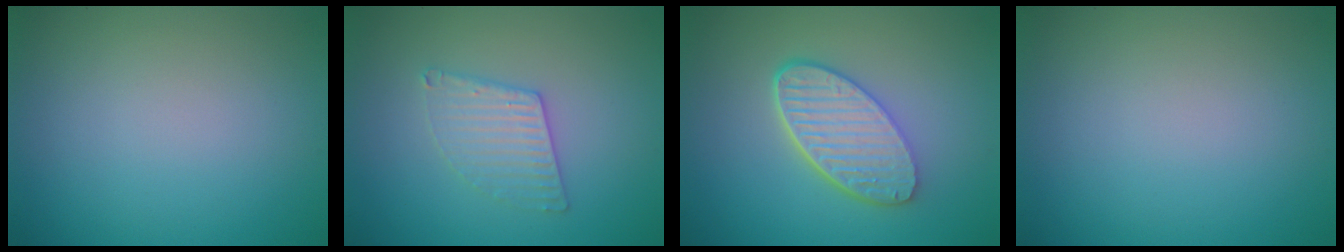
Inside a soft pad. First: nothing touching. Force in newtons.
{"total": 2.8, "press": 2.8, "slide": 0.3}
{"total": 5.7, "press": 4.4, "slide": 3.6}
{"total": 0.0}